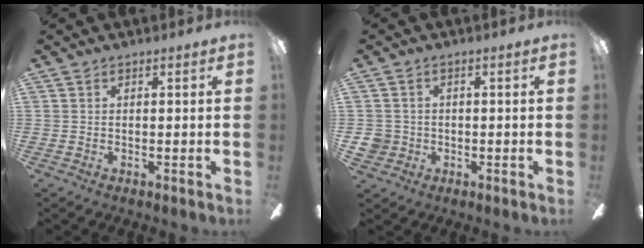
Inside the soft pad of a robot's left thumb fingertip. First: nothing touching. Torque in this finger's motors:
{"motor_torque": [-0.08, 0.07, 0.09, -0.13, 0.00]}